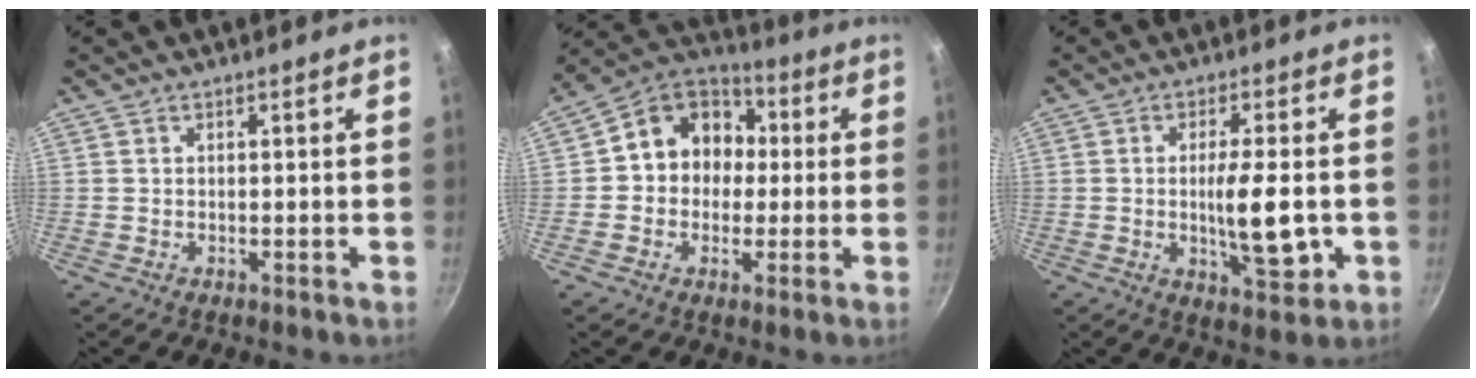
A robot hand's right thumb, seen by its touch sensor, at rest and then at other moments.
{"total": 12.9, "force": [0.6, 11.1, 6.4], "torque": [-0.055, 0.035, -0.012]}
{"total": 9.9, "force": [-1.3, 2.7, 9.4], "torque": [-0.143, -0.005, -0.015]}